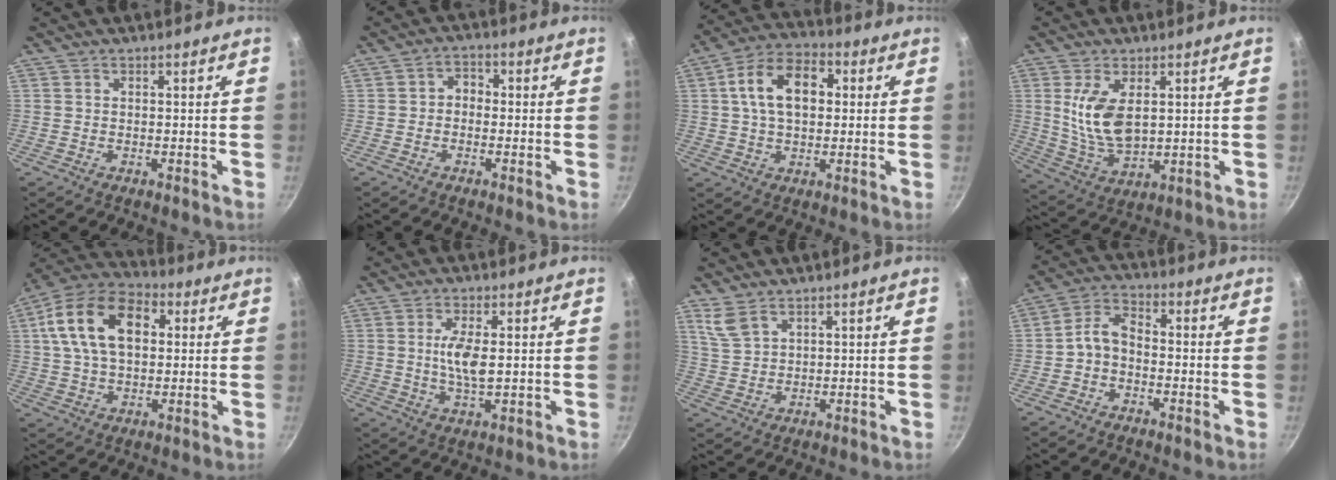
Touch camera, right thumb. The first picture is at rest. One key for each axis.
{"total": 3.1, "fx": -0.5, "fy": 2.5, "fz": 1.8, "tx": -0.016, "ty": 0.014, "tz": -0.018}
{"total": 13.0, "fx": 2.2, "fy": 8.3, "fz": 9.7, "tx": -0.138, "ty": 0.023, "tz": 0.023}
{"total": 10.9, "fx": 2.4, "fy": 5.8, "fz": 8.9, "tx": -0.164, "ty": -0.025, "tz": 0.057}
{"total": 17.0, "fx": 3.9, "fy": 10.8, "fz": 12.5, "tx": -0.204, "ty": 0.019, "tz": 0.051}
{"total": 6.2, "fx": 0.6, "fy": 2.2, "fz": 5.8, "tx": -0.117, "ty": -0.004, "tz": 0.013}
{"total": 4.5, "fx": 3.2, "fy": 2.2, "fz": 2.3, "tx": -0.046, "ty": -0.012, "tz": 0.074}
{"total": 5.2, "fx": -1.7, "fy": 3.3, "fz": 3.7, "tx": -0.067, "ty": 0.035, "tz": -0.041}